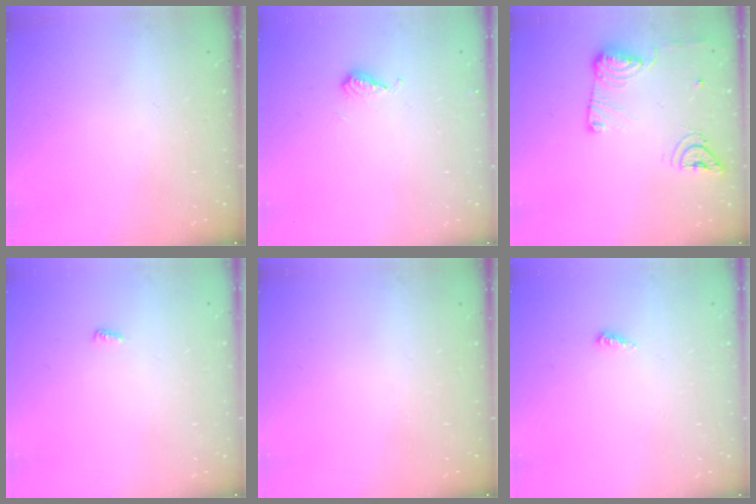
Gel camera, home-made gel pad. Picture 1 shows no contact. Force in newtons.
{"total": 6.2, "press": 6.2, "slide": 0.8}
{"total": 12.8, "press": 12.7, "slide": 1.6}
{"total": 2.8, "press": 2.8, "slide": 0.4}
{"total": 0.0}
{"total": 3.9, "press": 3.9, "slide": 0.2}